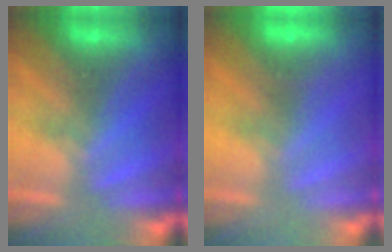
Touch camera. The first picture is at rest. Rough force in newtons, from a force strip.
{"total": 1.8}